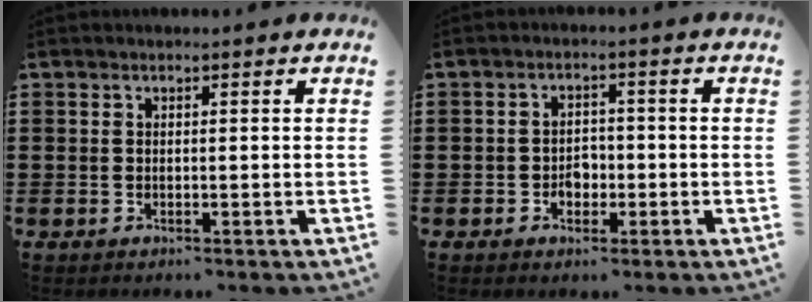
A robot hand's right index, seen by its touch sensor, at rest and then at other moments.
{"total": 2.7, "force": [-0.9, 2.1, 1.5], "torque": [-0.034, 0.005, -0.020]}